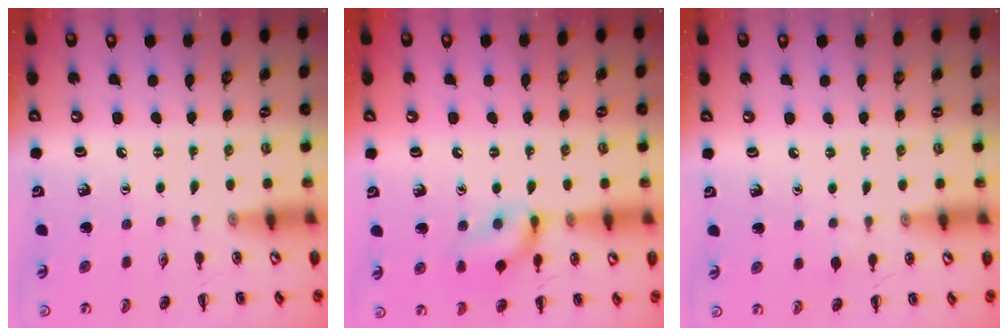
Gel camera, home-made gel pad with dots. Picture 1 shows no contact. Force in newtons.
{"total": 12.8, "press": 12.7, "slide": 1.2}
{"total": 3.7, "press": 3.6, "slide": 0.9}